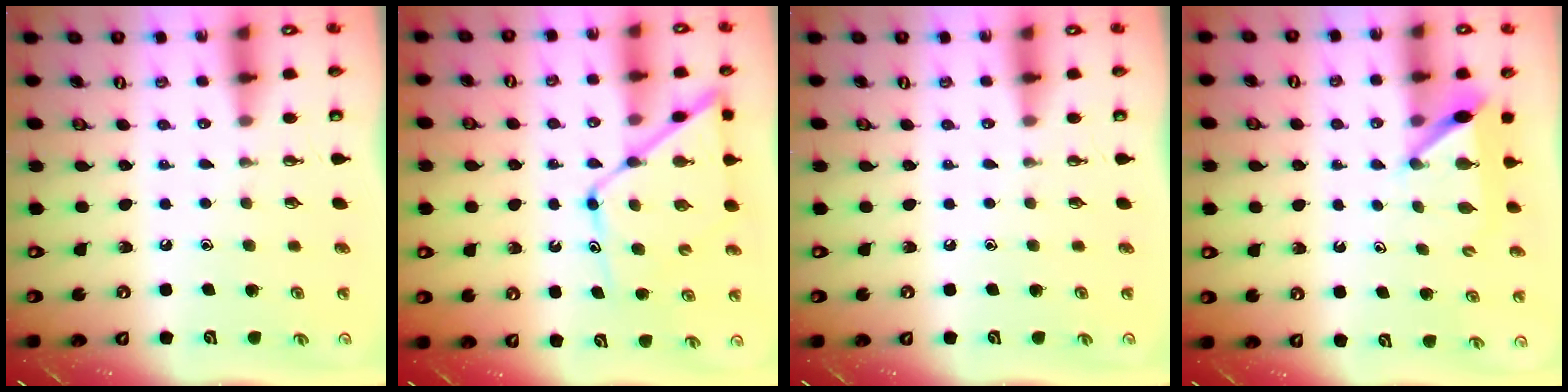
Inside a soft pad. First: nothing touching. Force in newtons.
{"total": 12.3, "press": 12.2, "slide": 1.0}
{"total": 0.0}
{"total": 6.2, "press": 6.2, "slide": 0.6}